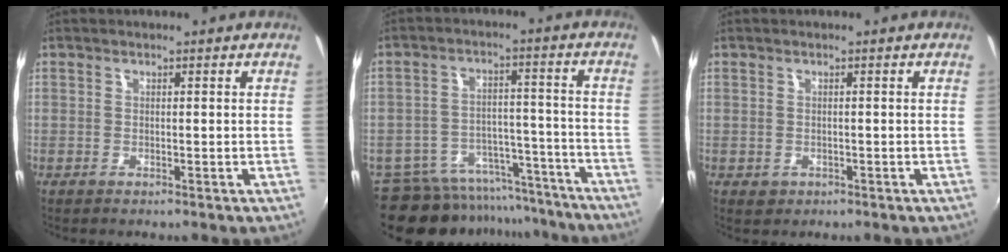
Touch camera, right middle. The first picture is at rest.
{"total": 19.3, "force": [-16.8, 7.8, 5.5], "torque": [-0.117, 0.038, -0.220]}
{"total": 1.1, "force": [-0.4, 1.0, 0.4], "torque": [-0.008, -0.004, -0.004]}